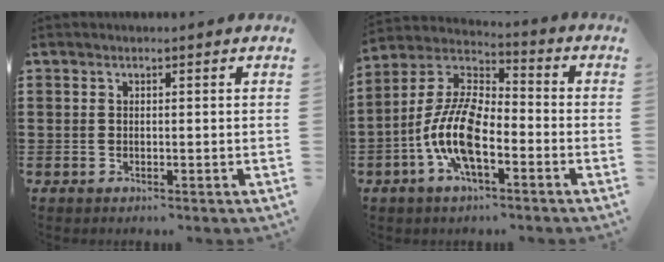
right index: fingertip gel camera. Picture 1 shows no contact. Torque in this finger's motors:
{"motor_torque": [2.14, 0.00, 1.05, 0.21]}